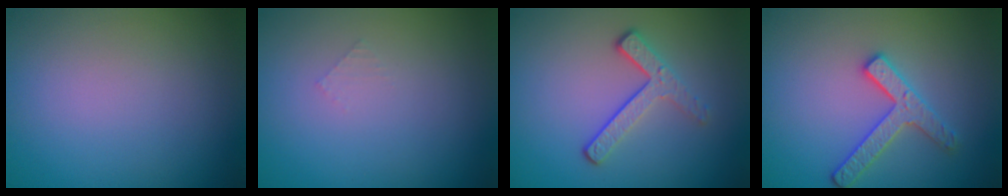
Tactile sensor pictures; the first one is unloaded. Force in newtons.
{"total": 0.5, "press": 0.5, "slide": 0.1}
{"total": 3.0, "press": 2.2, "slide": 2.1}
{"total": 2.9, "press": 2.8, "slide": 0.6}